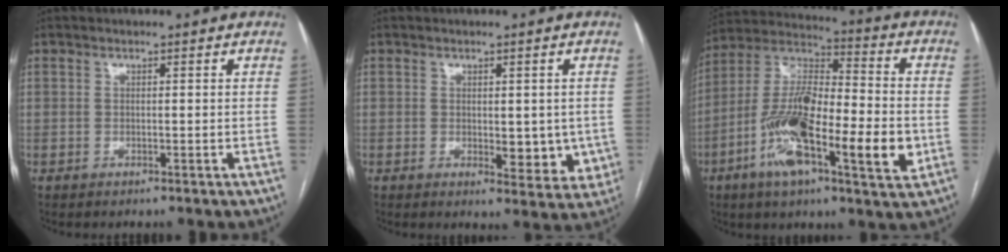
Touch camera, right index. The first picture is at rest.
{"total": 6.5, "force": [-0.8, 3.2, 5.6], "torque": [-0.047, -0.012, -0.006]}
{"total": 20.4, "force": [-5.7, 5.0, 18.9], "torque": [-0.347, -0.001, -0.101]}